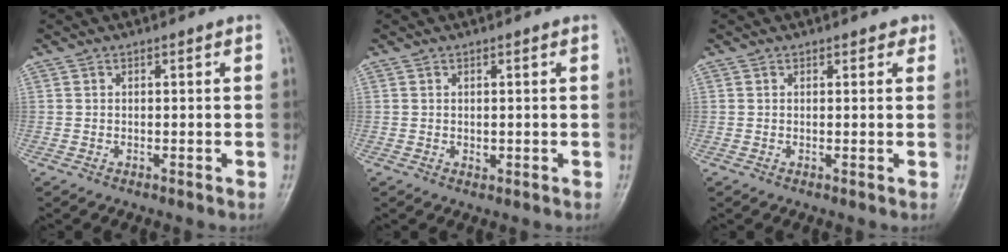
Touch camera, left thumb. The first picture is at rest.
{"total": 1.1, "force": [0.2, 0.7, 0.8], "torque": [-0.009, -0.003, 0.008]}
{"total": 1.4, "force": [1.0, 0.8, 0.5], "torque": [0.006, -0.003, 0.007]}